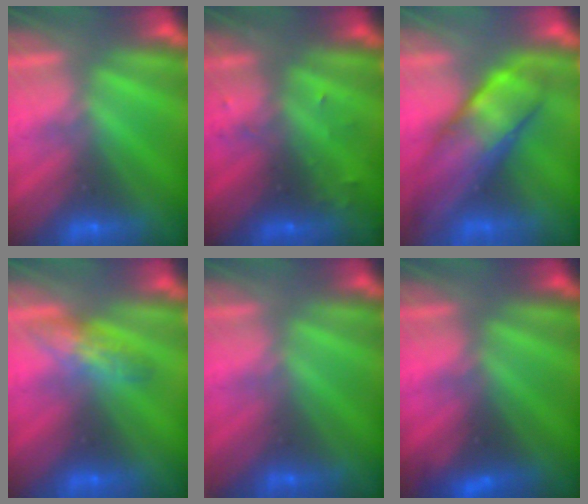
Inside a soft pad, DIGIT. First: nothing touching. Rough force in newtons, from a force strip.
{"total": 3.0}
{"total": 9.5}
{"total": 2.5}
{"total": 2.3}
{"total": 1.8}